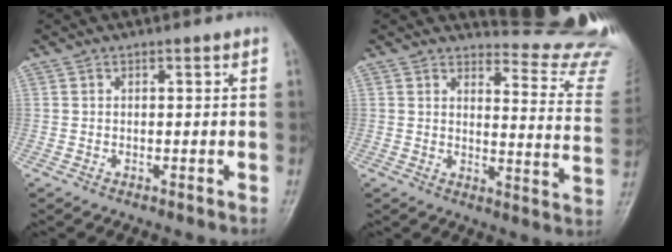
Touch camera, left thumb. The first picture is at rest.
{"total": 17.1, "force": [17.1, 1.2, 0.5], "torque": [0.037, -0.209, 0.166]}